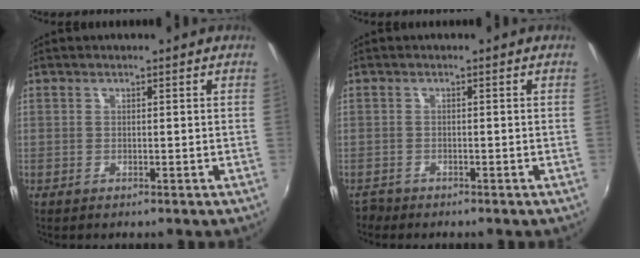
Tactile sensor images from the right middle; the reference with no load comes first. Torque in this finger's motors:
{"motor_torque": [-0.22, 0.06, -0.05, -0.01]}